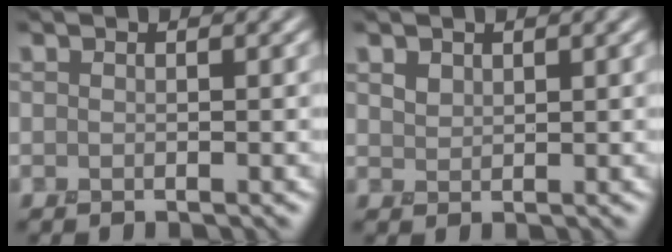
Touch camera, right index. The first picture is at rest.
{"total": 1.2, "force": [0.9, 0.7, 0.4], "torque": [-0.010, 0.000, 0.020]}